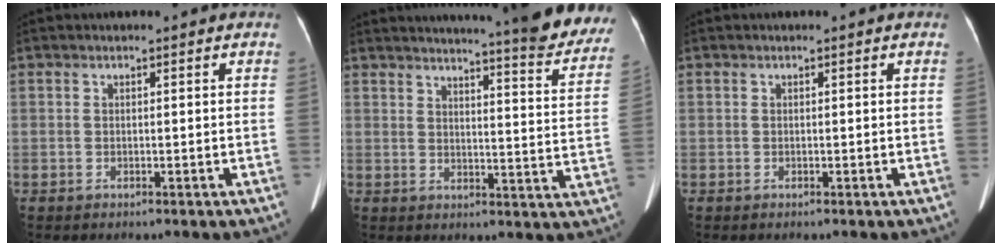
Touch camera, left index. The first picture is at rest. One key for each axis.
{"total": 22.2, "fx": 20.1, "fy": 1.7, "fz": 9.1, "tx": -0.108, "ty": -0.077, "tz": 0.226}
{"total": 0.0}